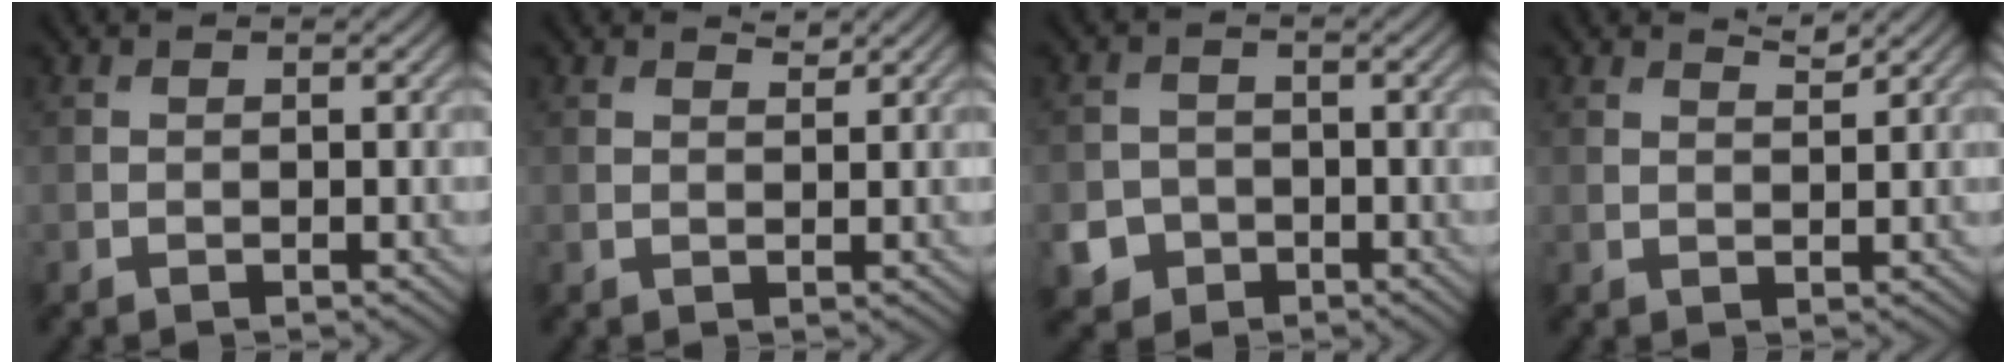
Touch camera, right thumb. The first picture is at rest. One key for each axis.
{"total": 1.1, "fx": 1.0, "fy": 0.2, "fz": 0.3, "tx": -0.010, "ty": -0.003, "tz": 0.021}
{"total": 4.2, "fx": -2.1, "fy": 3.5, "fz": 1.1, "tx": -0.019, "ty": -0.007, "tz": -0.048}
{"total": 1.6, "fx": 1.5, "fy": 0.1, "fz": 0.6, "tx": -0.017, "ty": 0.001, "tz": 0.030}